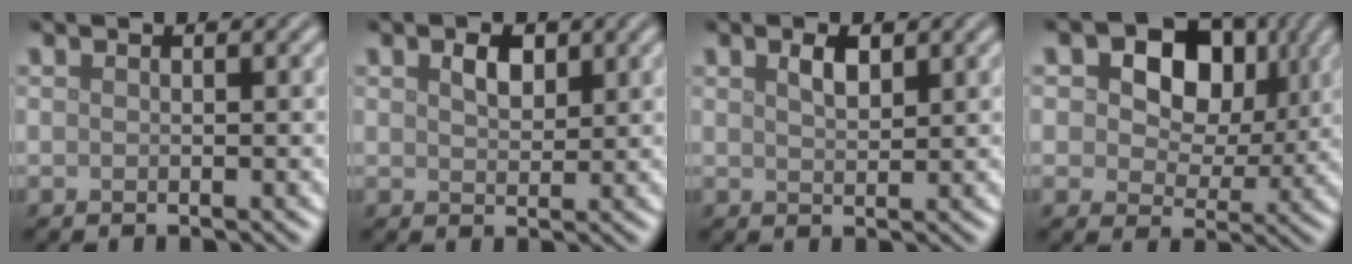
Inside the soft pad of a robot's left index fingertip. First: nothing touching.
{"total": 1.9, "force": [1.0, 1.1, 1.2], "torque": [-0.023, 0.002, 0.019]}
{"total": 1.7, "force": [1.0, 0.7, 1.2], "torque": [-0.025, 0.002, 0.020]}
{"total": 11.2, "force": [4.5, 7.6, 6.9], "torque": [-0.088, 0.030, 0.045]}